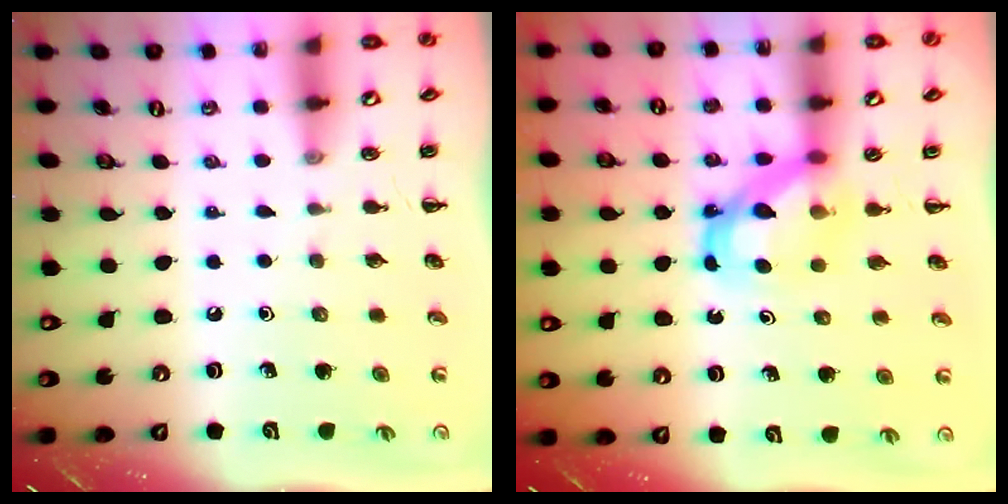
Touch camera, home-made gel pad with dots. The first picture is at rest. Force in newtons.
{"total": 6.0, "press": 6.0, "slide": 0.3}